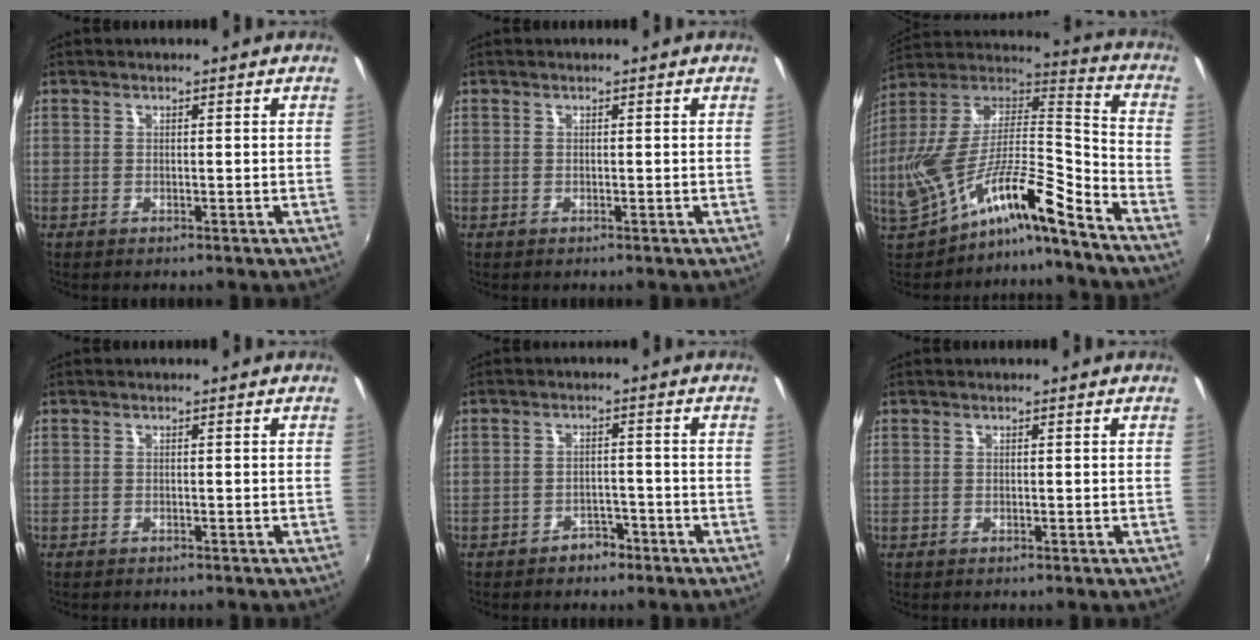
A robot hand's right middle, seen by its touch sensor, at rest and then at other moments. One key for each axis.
{"total": 0.0}
{"total": 14.2, "fx": -10.1, "fy": 2.0, "fz": 9.8, "tx": -0.161, "ty": 0.010, "tz": -0.194}
{"total": 1.2, "fx": -1.1, "fy": 0.3, "fz": 0.4, "tx": -0.010, "ty": -0.005, "tz": -0.016}
{"total": 3.3, "fx": -2.6, "fy": 1.9, "fz": 0.9, "tx": -0.020, "ty": 0.009, "tz": -0.034}
{"total": 0.0}